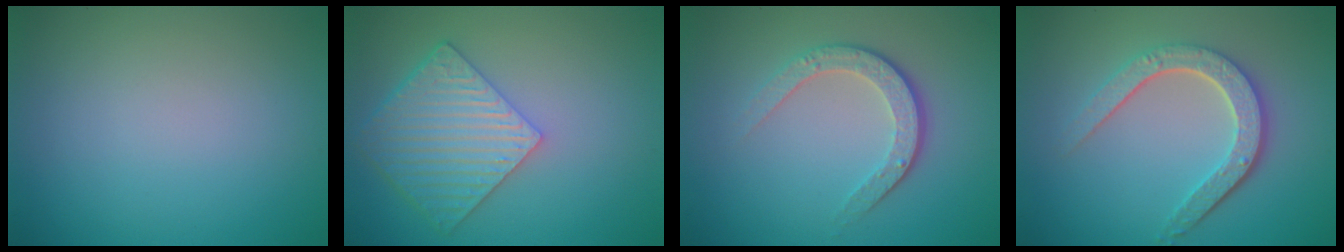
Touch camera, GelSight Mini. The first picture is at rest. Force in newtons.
{"total": 6.1, "press": 4.8, "slide": 3.8}
{"total": 3.5, "press": 2.6, "slide": 2.3}
{"total": 4.8, "press": 3.7, "slide": 3.0}